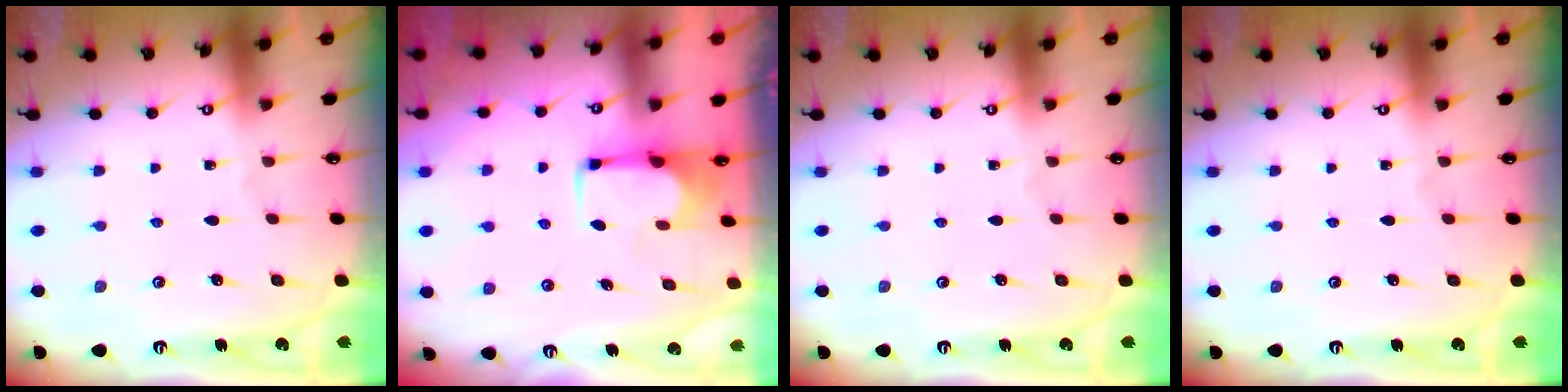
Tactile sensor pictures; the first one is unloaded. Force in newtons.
{"total": 1.7, "press": 1.6, "slide": 0.6}
{"total": 0.0}
{"total": 0.0}